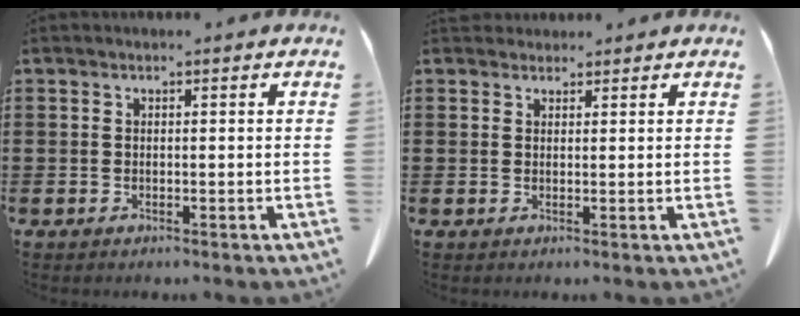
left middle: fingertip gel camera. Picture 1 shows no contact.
{"total": 1.7, "force": [1.6, 0.6, 0.1], "torque": [-0.007, 0.002, 0.033]}